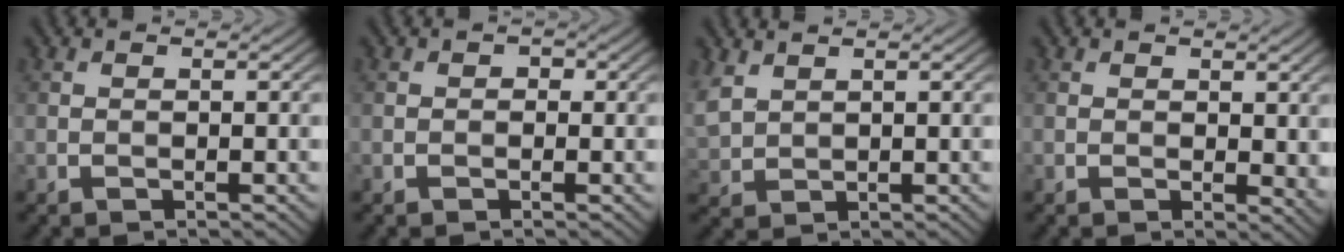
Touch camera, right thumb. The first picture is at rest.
{"total": 0.8, "force": [-0.1, 0.7, 0.3], "torque": [-0.001, -0.005, -0.005]}
{"total": 3.6, "force": [2.2, 2.1, 1.9], "torque": [-0.065, 0.005, 0.054]}
{"total": 2.4, "force": [0.8, 1.4, 1.7], "torque": [-0.021, -0.005, 0.015]}